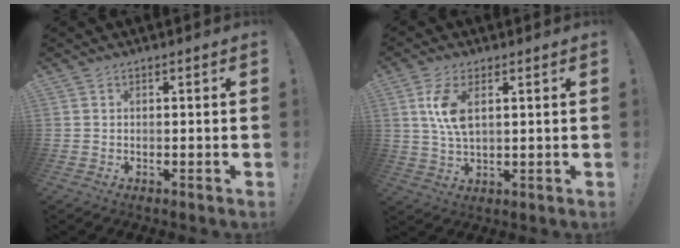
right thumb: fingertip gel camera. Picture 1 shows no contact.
{"total": 8.0, "force": [2.5, 3.5, 6.8], "torque": [-0.134, -0.005, 0.042]}